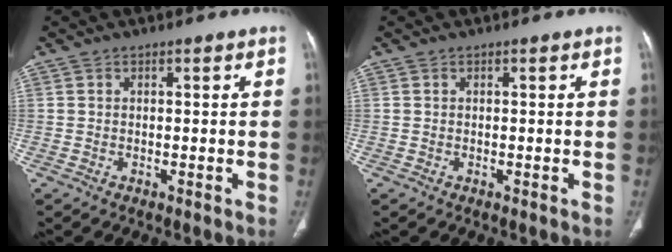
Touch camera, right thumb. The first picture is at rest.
{"total": 0.0}